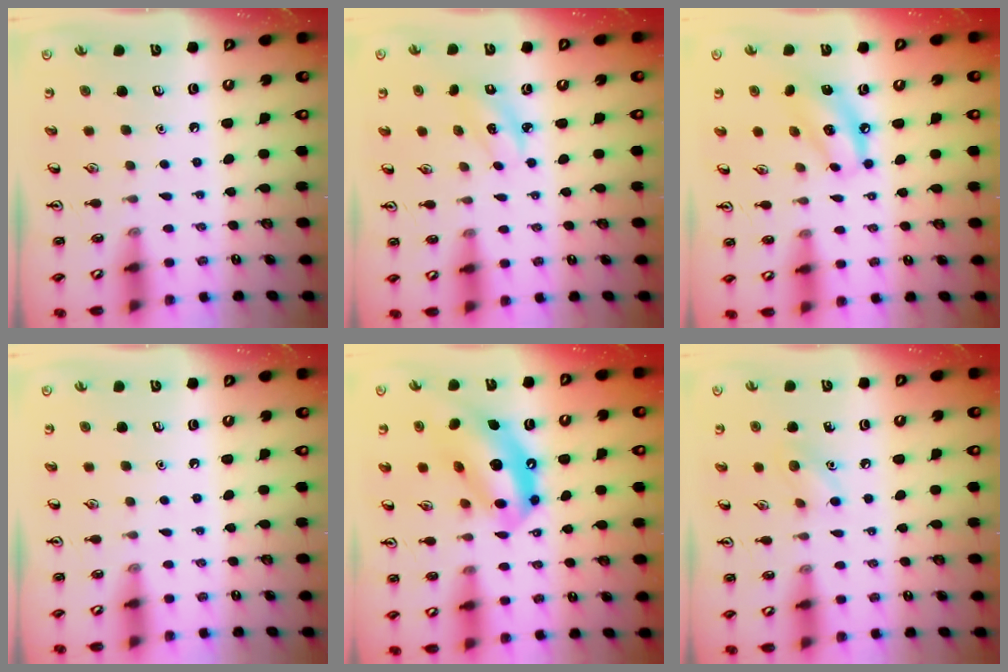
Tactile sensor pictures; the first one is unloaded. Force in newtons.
{"total": 2.6, "press": 2.5, "slide": 0.6}
{"total": 9.4, "press": 9.2, "slide": 2.2}
{"total": 0.0}
{"total": 13.4, "press": 13.0, "slide": 3.5}
{"total": 7.8, "press": 7.5, "slide": 1.9}